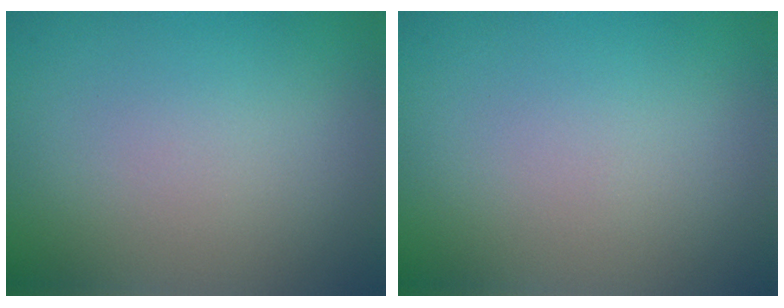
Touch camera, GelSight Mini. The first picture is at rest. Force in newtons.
{"total": 0.0}